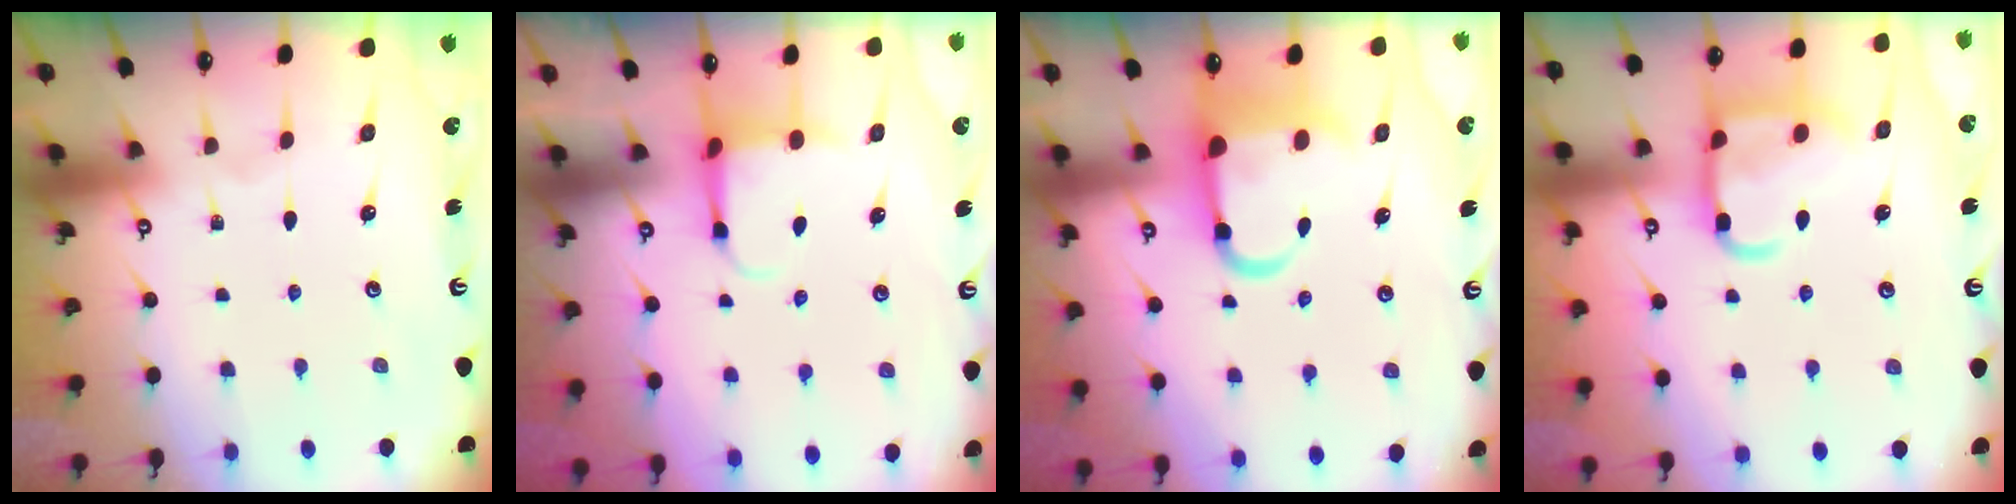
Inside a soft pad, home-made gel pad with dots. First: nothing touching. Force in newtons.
{"total": 4.0, "press": 3.8, "slide": 1.2}
{"total": 10.9, "press": 10.6, "slide": 2.4}
{"total": 14.4, "press": 14.4, "slide": 1.3}